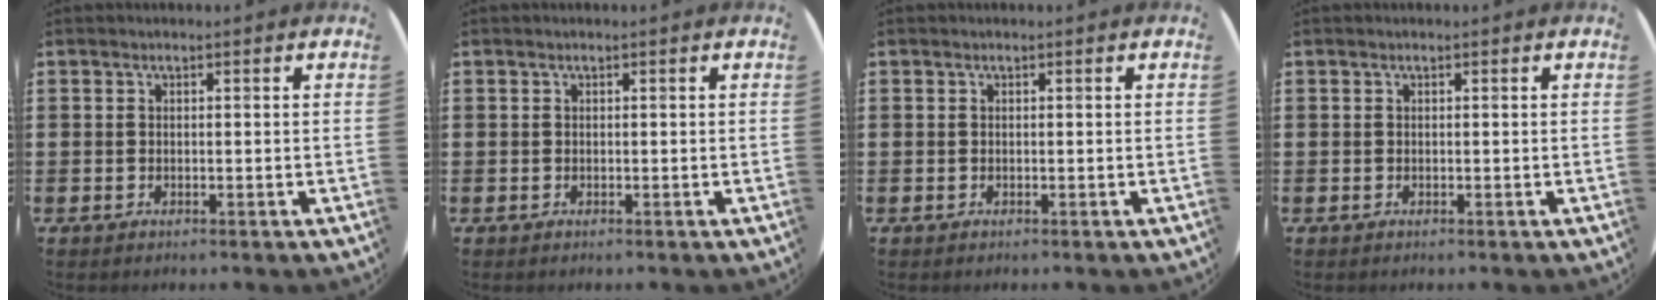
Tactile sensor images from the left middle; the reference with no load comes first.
{"total": 0.0}
{"total": 0.0}
{"total": 0.0}